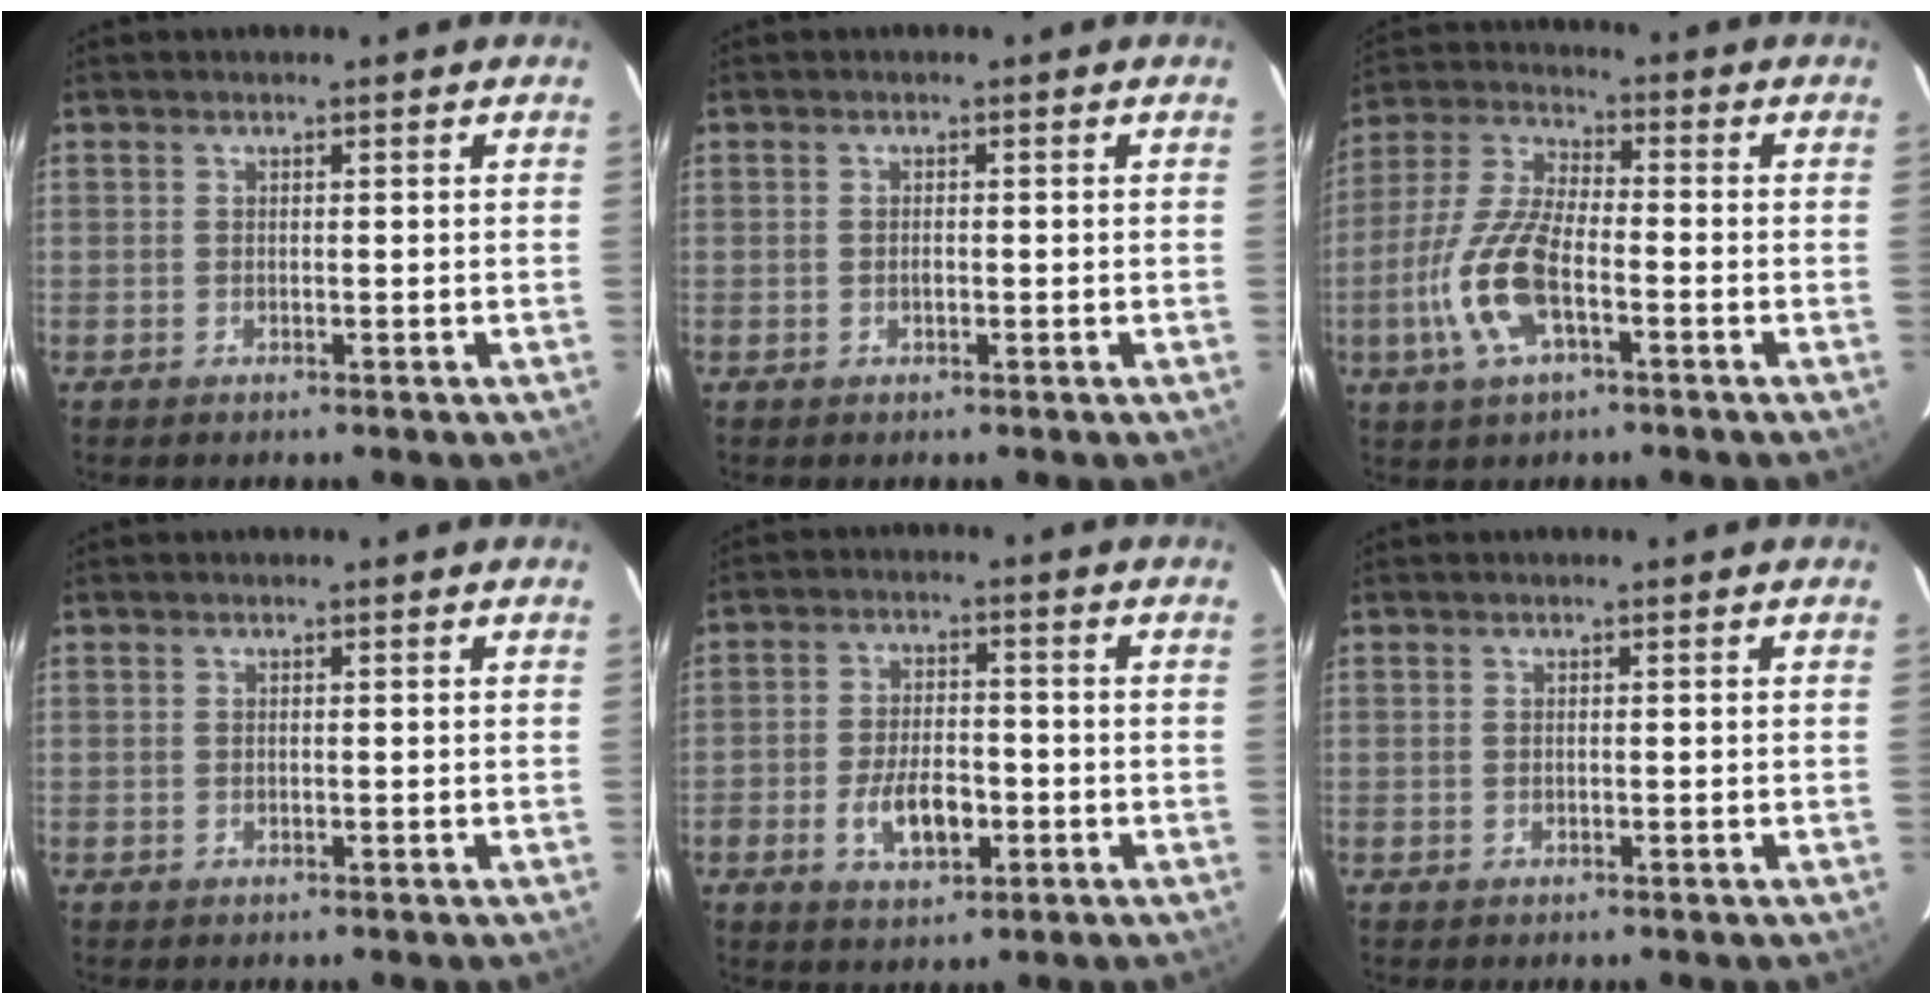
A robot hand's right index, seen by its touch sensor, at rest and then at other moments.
{"total": 0.8, "force": [-0.2, 0.5, 0.5], "torque": [-0.009, 0.001, -0.004]}
{"total": 12.7, "force": [-4.4, 4.8, 11.0], "torque": [-0.243, -0.001, -0.088]}
{"total": 0.0}
{"total": 8.0, "force": [-2.8, 4.2, 6.2], "torque": [-0.126, 0.003, -0.044]}
{"total": 0.0}